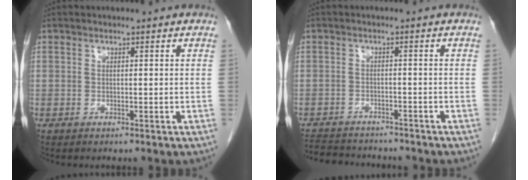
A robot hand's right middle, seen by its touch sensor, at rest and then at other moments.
{"total": 9.9, "force": [-9.1, 2.6, 2.8], "torque": [-0.055, 0.003, -0.127]}